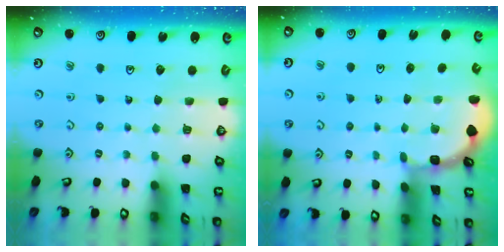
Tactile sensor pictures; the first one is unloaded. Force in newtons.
{"total": 2.0, "press": 2.0, "slide": 0.1}